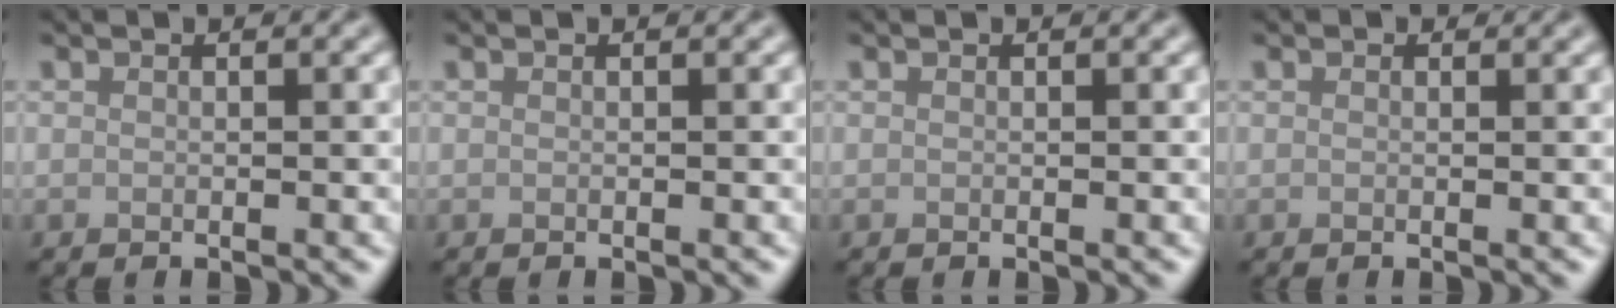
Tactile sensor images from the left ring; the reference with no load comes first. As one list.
[{"total": 0.0}, {"total": 0.0}, {"total": 0.0}]